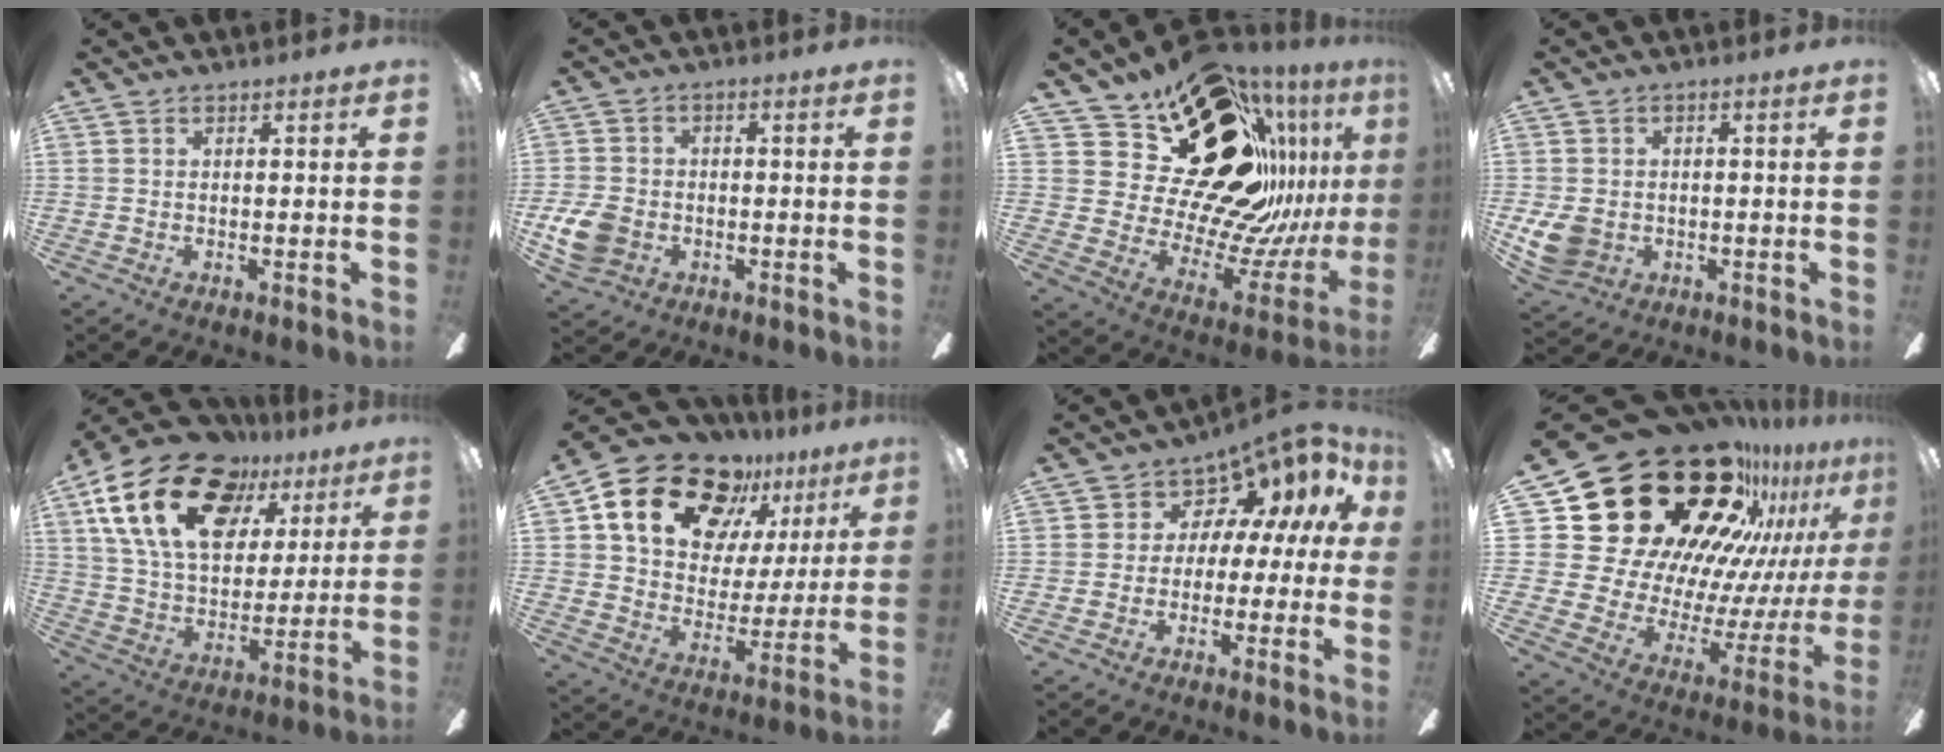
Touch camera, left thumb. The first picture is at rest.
{"total": 7.9, "force": [-2.4, 6.3, 4.2], "torque": [-0.093, 0.016, -0.042]}
{"total": 29.9, "force": [15.1, 16.5, 19.9], "torque": [-0.288, -0.134, 0.305]}
{"total": 6.9, "force": [-1.2, 5.9, 3.4], "torque": [-0.085, 0.007, -0.022]}
{"total": 23.9, "force": [12.5, 14.3, 14.6], "torque": [-0.267, -0.056, 0.222]}
{"total": 20.2, "force": [12.8, 12.3, 9.7], "torque": [-0.171, -0.068, 0.231]}
{"total": 6.8, "force": [3.5, 4.9, 3.2], "torque": [-0.053, -0.037, 0.061]}
{"total": 35.0, "force": [21.6, 19.6, 19.3], "torque": [-0.277, -0.193, 0.439]}